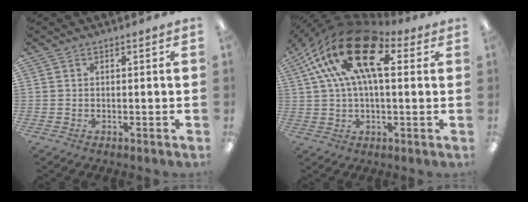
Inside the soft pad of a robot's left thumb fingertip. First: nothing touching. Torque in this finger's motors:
{"motor_torque": [0.09, 1.38, 2.06, -0.71, 0.88]}